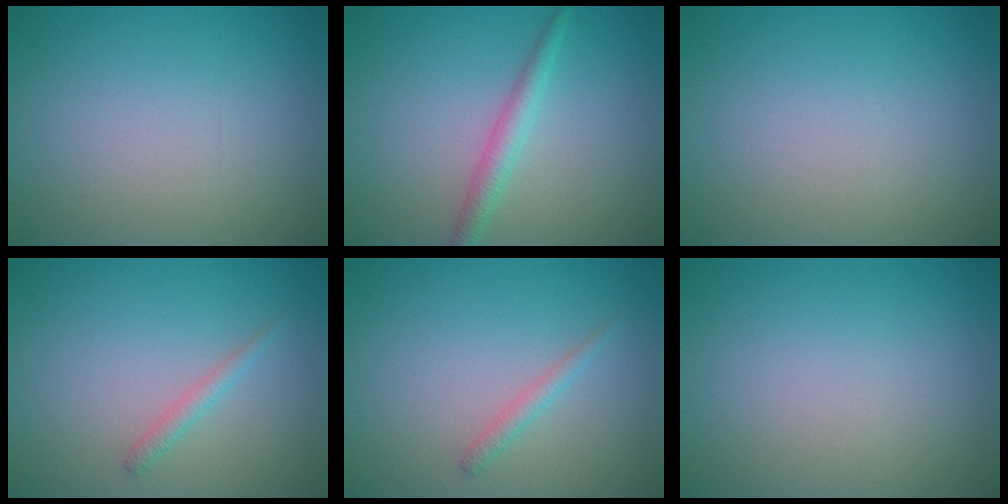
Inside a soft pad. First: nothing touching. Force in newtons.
{"total": 2.2, "press": 2.2, "slide": 0.1}
{"total": 0.0}
{"total": 1.2, "press": 1.2, "slide": 0.1}
{"total": 1.2, "press": 1.2, "slide": 0.1}
{"total": 0.0}